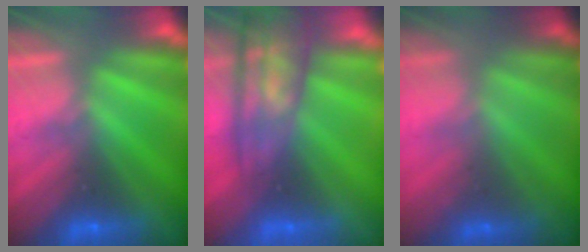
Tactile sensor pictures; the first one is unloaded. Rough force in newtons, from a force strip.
{"total": 7.2}
{"total": 1.6}